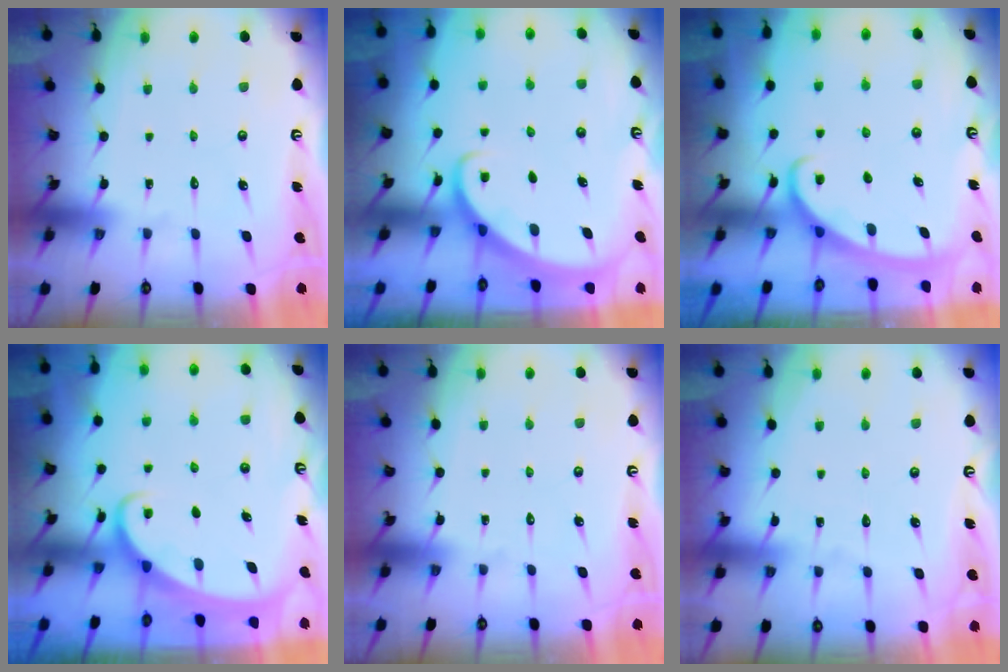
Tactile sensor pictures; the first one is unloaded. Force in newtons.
{"total": 2.8, "press": 2.8, "slide": 0.2}
{"total": 3.0, "press": 3.0, "slide": 0.4}
{"total": 2.0, "press": 2.0, "slide": 0.0}
{"total": 0.0}
{"total": 1.0, "press": 1.0, "slide": 0.2}